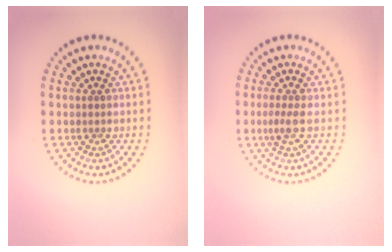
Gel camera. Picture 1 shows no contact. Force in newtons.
{"total": 1.3, "press": 1.3, "slide": 0.5}